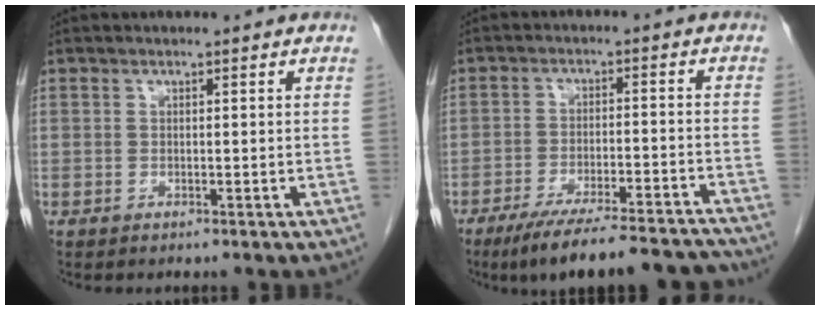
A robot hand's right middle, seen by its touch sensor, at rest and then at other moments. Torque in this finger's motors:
{"motor_torque": [1.08, -1.06, 0.13, 0.12]}